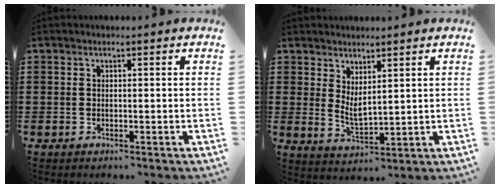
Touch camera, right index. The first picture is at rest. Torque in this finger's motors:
{"motor_torque": [1.02, 1.13, 0.06, 0.02]}